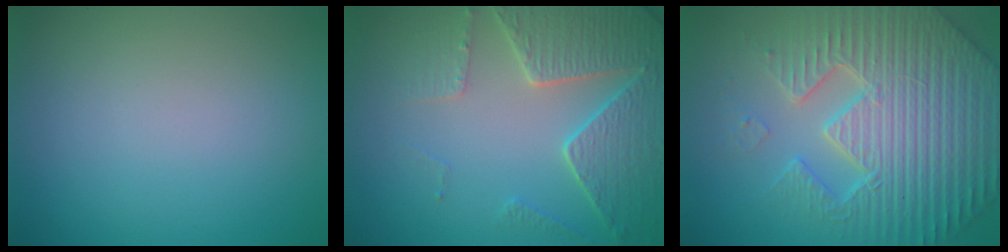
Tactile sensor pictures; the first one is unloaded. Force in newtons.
{"total": 5.7, "press": 4.9, "slide": 3.0}
{"total": 7.7, "press": 7.4, "slide": 1.9}